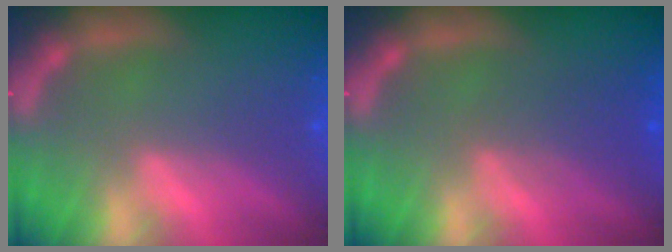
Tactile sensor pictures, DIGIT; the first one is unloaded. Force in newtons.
{"total": 3.1}